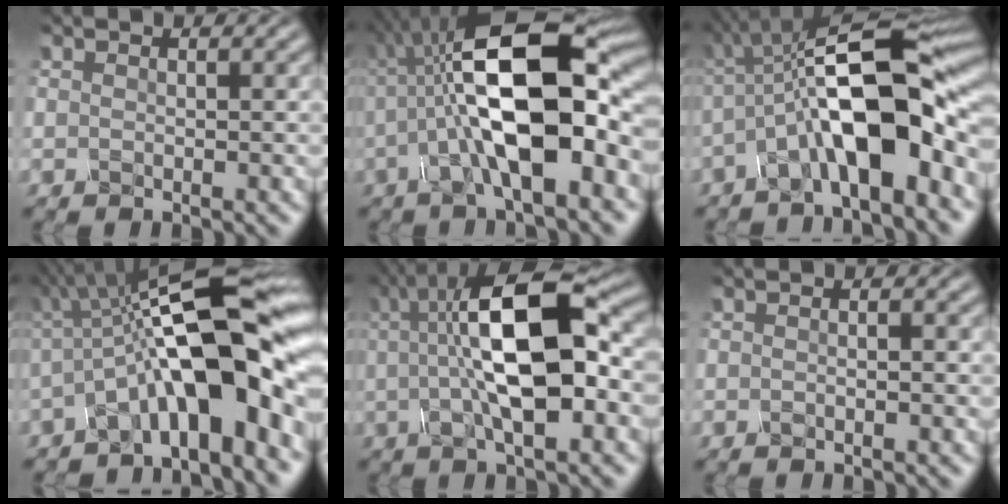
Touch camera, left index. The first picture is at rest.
{"total": 13.3, "force": [-0.6, 4.9, 12.4], "torque": [-0.202, 0.017, -0.020]}
{"total": 12.3, "force": [-2.5, 3.8, 11.5], "torque": [-0.185, 0.017, -0.052]}
{"total": 12.5, "force": [-1.4, 3.4, 11.9], "torque": [-0.182, 0.027, -0.035]}
{"total": 11.4, "force": [1.3, 3.5, 10.8], "torque": [-0.171, 0.022, 0.013]}
{"total": 0.9, "force": [-0.1, 0.1, 0.9], "torque": [-0.011, -0.005, -0.006]}